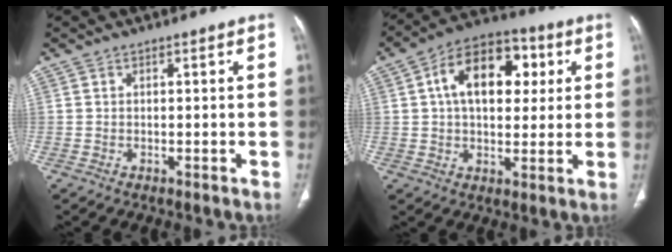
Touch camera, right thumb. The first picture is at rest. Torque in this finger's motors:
{"motor_torque": [0.21, 0.59, 0.41, 0.07, 0.33]}